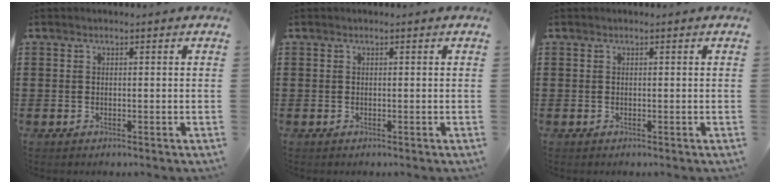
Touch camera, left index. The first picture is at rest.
{"total": 0.0}
{"total": 0.0}